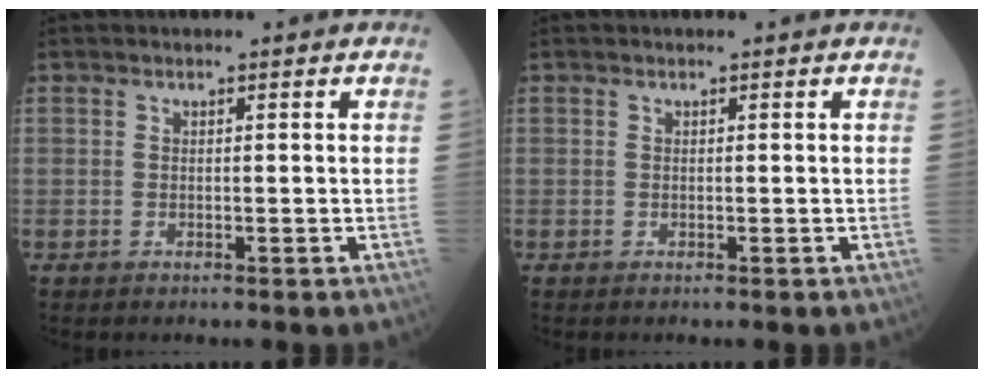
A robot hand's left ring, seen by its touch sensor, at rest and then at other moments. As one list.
[{"total": 0.0}]